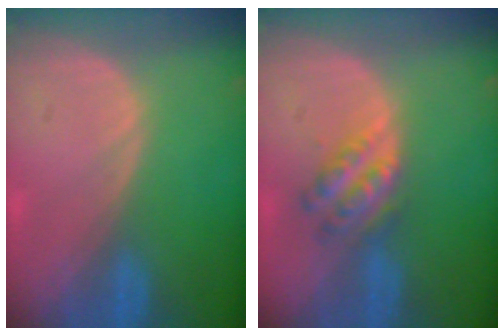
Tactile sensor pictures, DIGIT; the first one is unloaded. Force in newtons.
{"total": 5.3, "press": 4.9, "slide": 2.0}